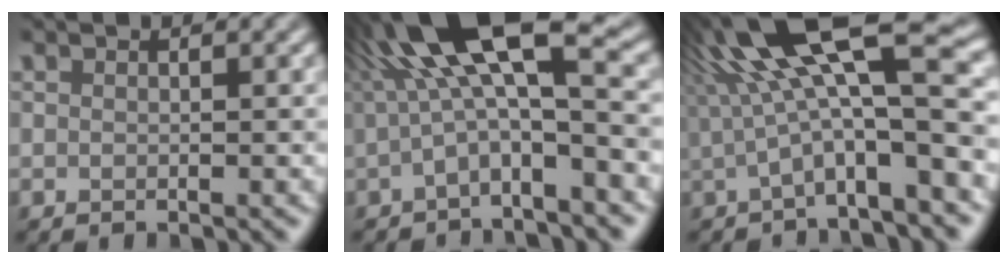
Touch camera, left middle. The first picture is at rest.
{"total": 10.4, "force": [0.5, 2.6, 10.1], "torque": [-0.178, 0.031, -0.006]}
{"total": 10.9, "force": [2.4, 3.0, 10.2], "torque": [-0.166, 0.013, 0.038]}